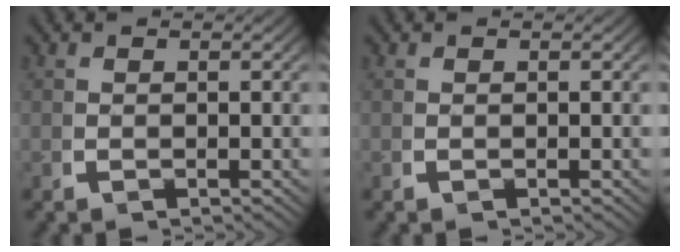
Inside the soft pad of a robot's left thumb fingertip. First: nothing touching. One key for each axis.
{"total": 0.0}